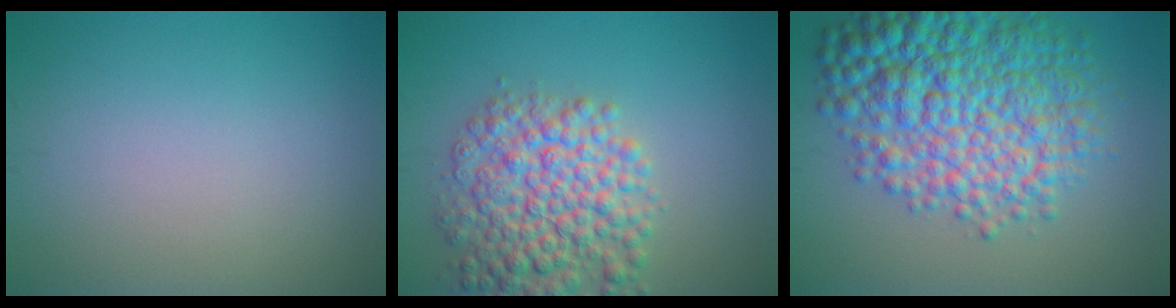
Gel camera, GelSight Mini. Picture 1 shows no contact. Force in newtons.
{"total": 7.5, "press": 7.5, "slide": 0.3}
{"total": 10.6, "press": 10.6, "slide": 0.2}